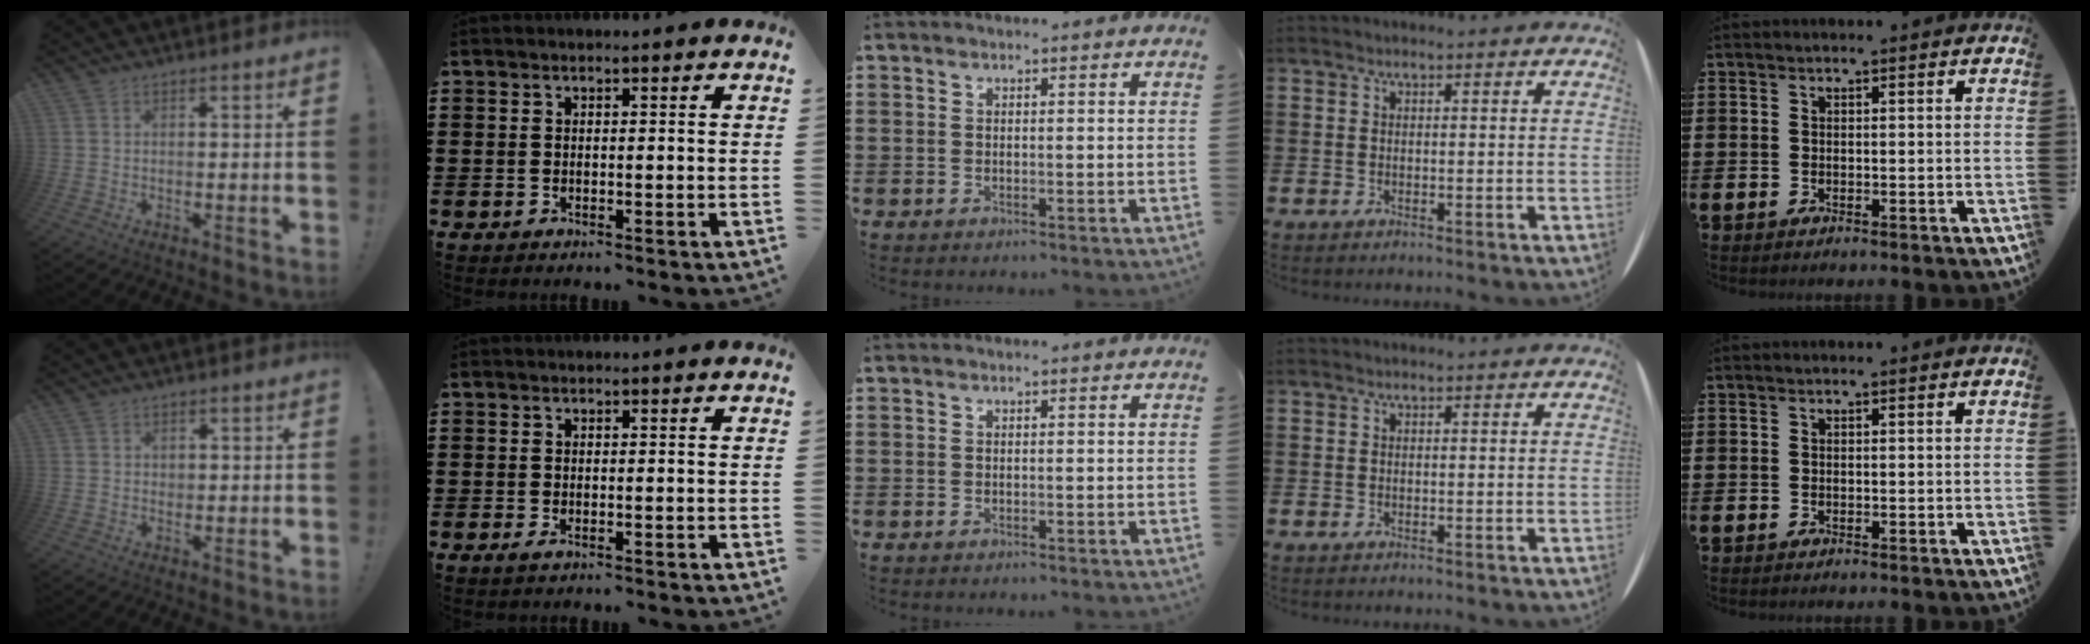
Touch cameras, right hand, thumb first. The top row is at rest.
{"thumb": {"total": 0.9, "force": [0.3, 0.9, 0.2], "torque": [0.004, -0.001, 0.004]}, "index": {"total": 0.6, "force": [-0.2, 0.3, 0.5], "torque": [-0.009, -0.003, -0.003]}}